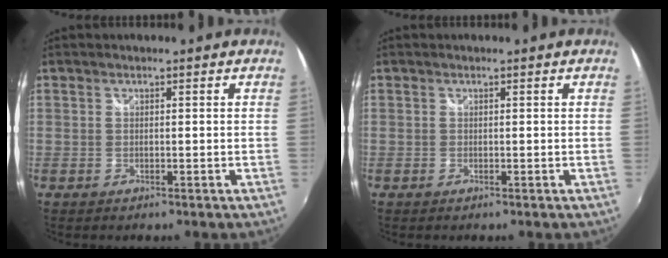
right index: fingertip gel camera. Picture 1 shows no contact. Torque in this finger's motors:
{"motor_torque": [0.09, 0.11, 0.02, 0.01]}